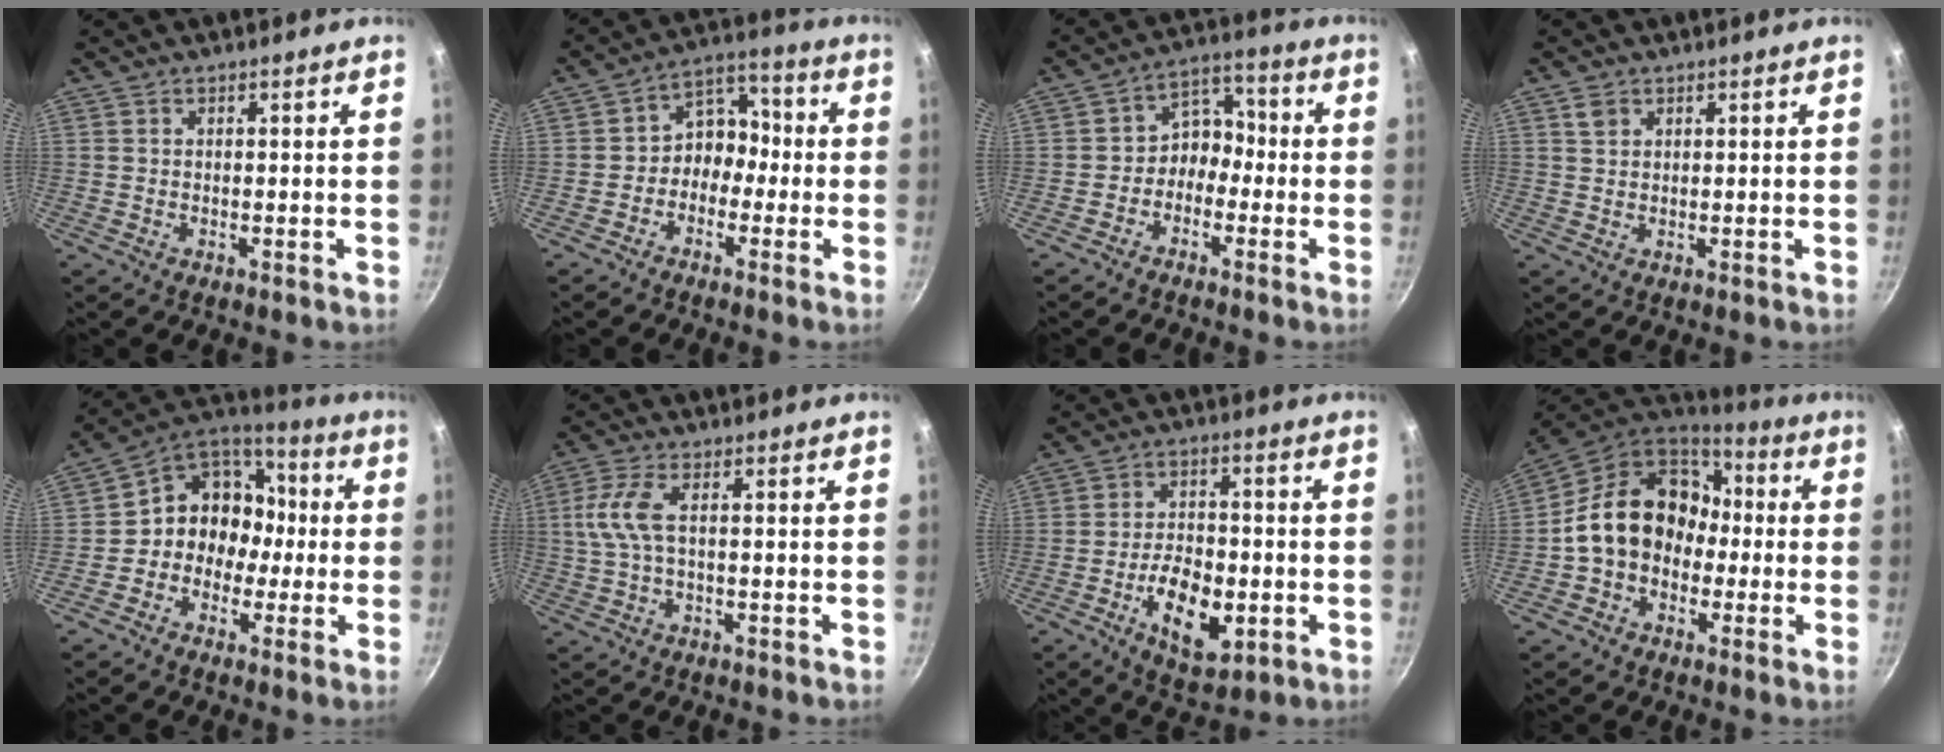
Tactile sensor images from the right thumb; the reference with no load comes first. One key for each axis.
{"total": 7.6, "fx": -1.9, "fy": 6.2, "fz": 4.1, "tx": -0.014, "ty": 0.044, "tz": -0.051}
{"total": 6.6, "fx": -2.2, "fy": 5.2, "fz": 3.4, "tx": -0.011, "ty": 0.044, "tz": -0.054}
{"total": 2.1, "fx": 1.1, "fy": 1.5, "fz": 1.0, "tx": -0.012, "ty": -0.001, "tz": 0.021}
{"total": 13.4, "fx": -1.2, "fy": 11.6, "fz": 6.6, "tx": -0.050, "ty": 0.052, "tz": -0.038}
{"total": 6.3, "fx": 0.3, "fy": 2.2, "fz": 5.9, "tx": -0.142, "ty": 0.011, "tz": 0.005}
{"total": 12.0, "fx": -3.7, "fy": 6.4, "fz": 9.5, "tx": -0.138, "ty": 0.012, "tz": -0.055}
{"total": 17.0, "fx": -0.4, "fy": 13.7, "fz": 10.1, "tx": -0.134, "ty": 0.058, "tz": -0.019}